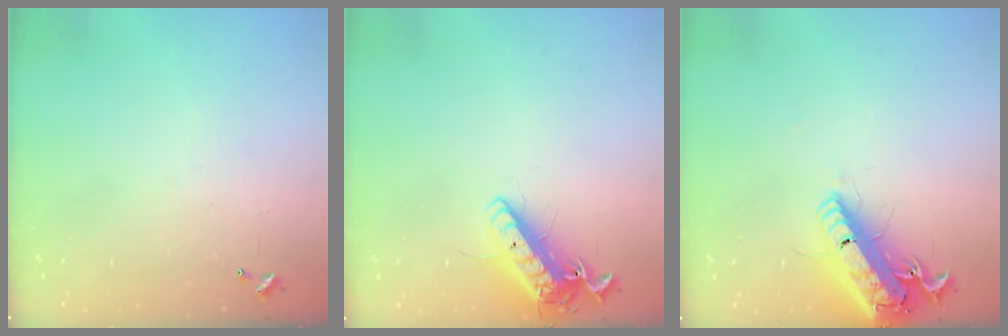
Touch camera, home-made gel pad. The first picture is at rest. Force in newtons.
{"total": 14.0, "press": 13.9, "slide": 2.0}
{"total": 19.5, "press": 19.2, "slide": 3.6}